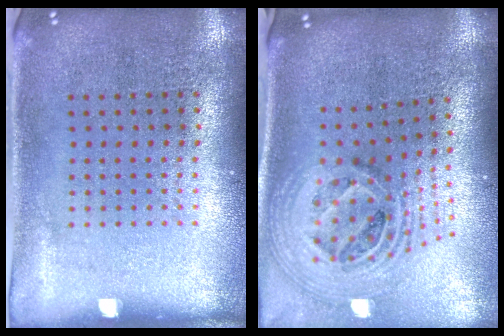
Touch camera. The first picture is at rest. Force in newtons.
{"total": 2.7, "press": 1.9, "slide": 1.9}